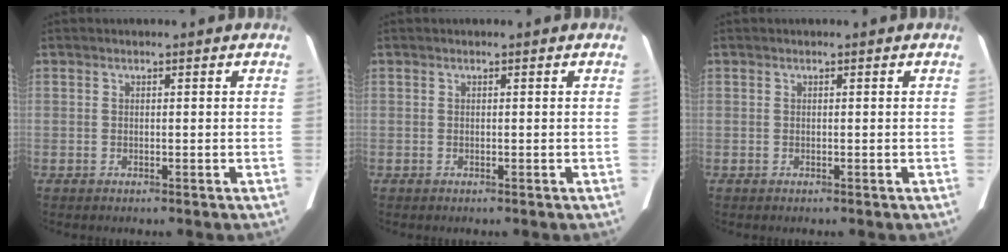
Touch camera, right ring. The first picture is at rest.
{"total": 0.0}
{"total": 0.0}